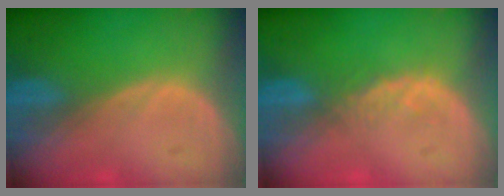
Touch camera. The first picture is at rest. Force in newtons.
{"total": 1.9, "press": 1.9, "slide": 0.3}